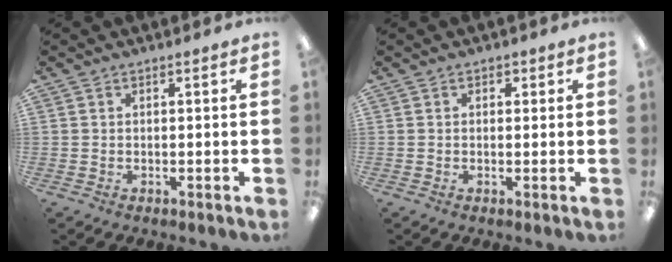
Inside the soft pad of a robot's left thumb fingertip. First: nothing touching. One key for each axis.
{"total": 1.2, "fx": 0.3, "fy": 1.1, "fz": 0.2, "tx": 0.003, "ty": 0.000, "tz": 0.003}